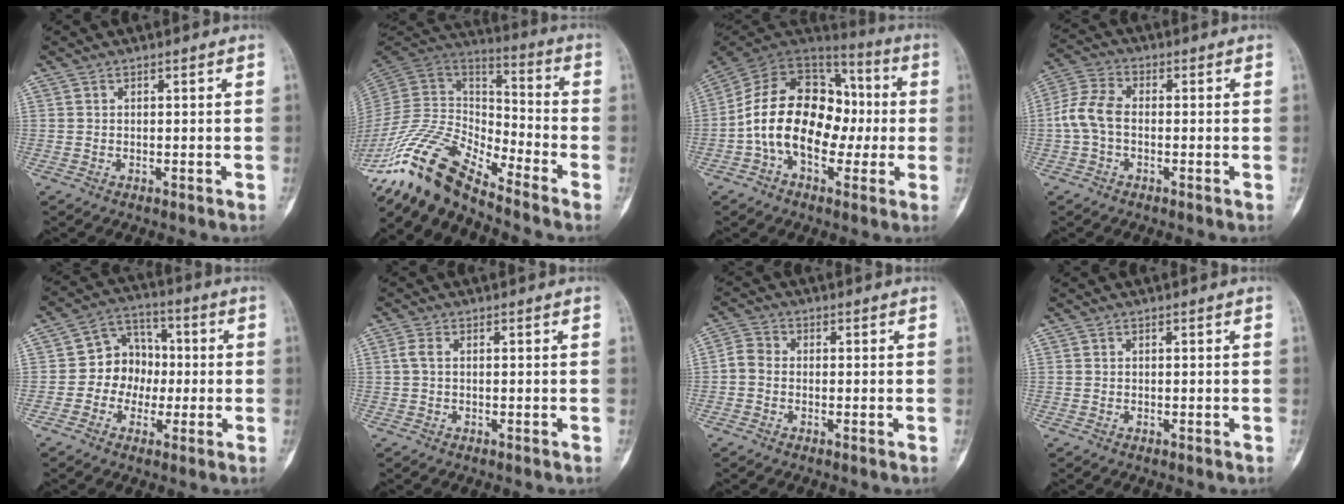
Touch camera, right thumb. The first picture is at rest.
{"total": 15.3, "force": [-13.0, 3.7, 7.0], "torque": [-0.135, 0.090, -0.260]}
{"total": 20.3, "force": [-2.2, 13.5, 15.0], "torque": [-0.234, 0.049, -0.041]}
{"total": 6.9, "force": [-0.9, 4.3, 5.3], "torque": [-0.114, 0.019, -0.028]}
{"total": 9.6, "force": [-0.8, 8.2, 4.9], "torque": [-0.034, 0.030, -0.027]}
{"total": 1.6, "force": [0.1, 0.8, 1.4], "torque": [-0.038, 0.000, 0.000]}
{"total": 3.1, "force": [-0.6, 2.4, 1.8], "torque": [-0.032, 0.008, -0.024]}
{"total": 0.0}